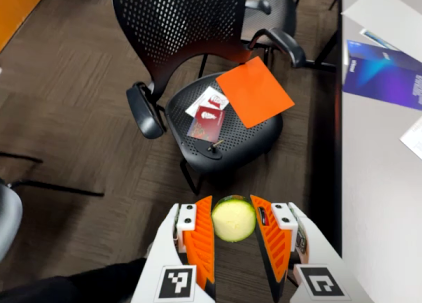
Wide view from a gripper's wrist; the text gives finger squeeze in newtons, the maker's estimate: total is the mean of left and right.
{"total": 13.7, "left": 14.6, "right": 12.8}